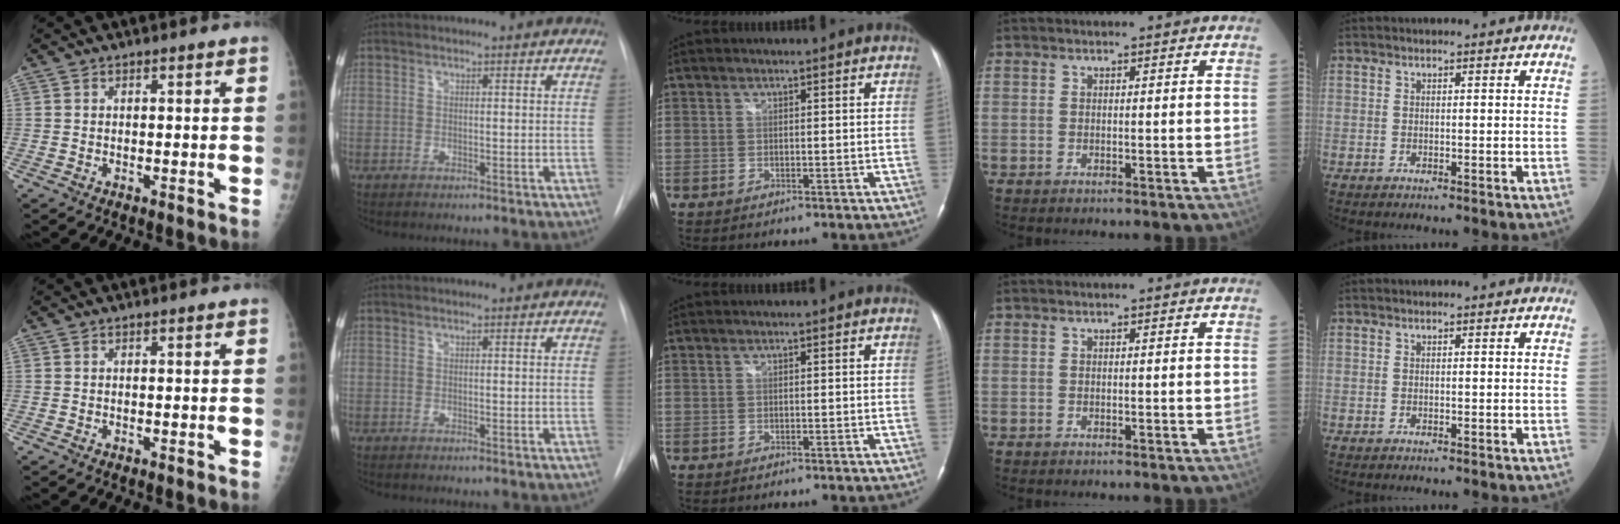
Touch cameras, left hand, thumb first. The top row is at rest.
{}